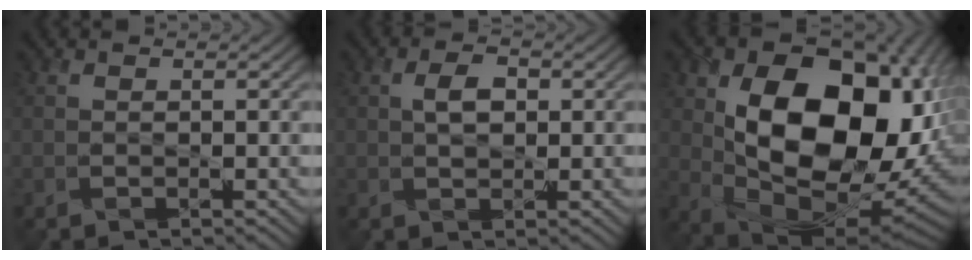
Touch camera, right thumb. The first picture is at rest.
{"total": 3.0, "force": [0.5, 1.8, 2.3], "torque": [-0.046, 0.002, 0.007]}
{"total": 20.0, "force": [2.6, 13.1, 14.8], "torque": [-0.235, -0.024, 0.058]}